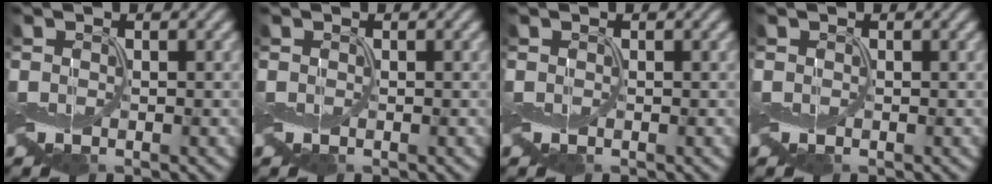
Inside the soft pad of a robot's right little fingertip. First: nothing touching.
{"total": 0.0}
{"total": 0.0}
{"total": 0.0}